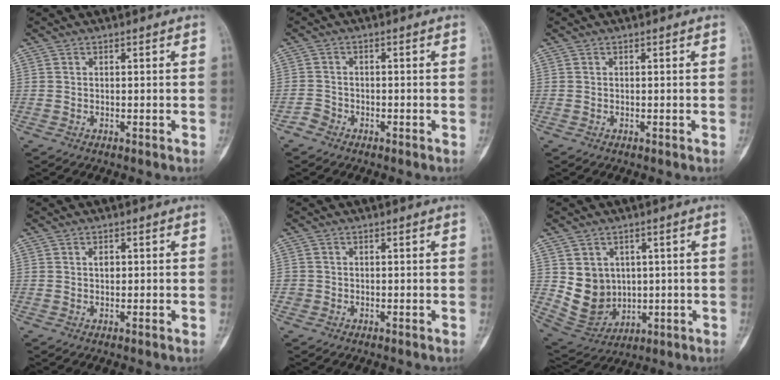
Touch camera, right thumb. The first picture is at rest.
{"total": 1.8, "force": [-1.4, 1.2, 0.1], "torque": [-0.001, 0.006, -0.032]}
{"total": 0.0}
{"total": 1.2, "force": [0.1, 0.7, 0.9], "torque": [-0.010, 0.003, -0.002]}
{"total": 0.9, "force": [-0.4, 0.8, -0.1], "torque": [0.002, 0.006, -0.010]}
{"total": 10.1, "force": [1.2, 8.9, 4.7], "torque": [-0.047, -0.009, 0.052]}